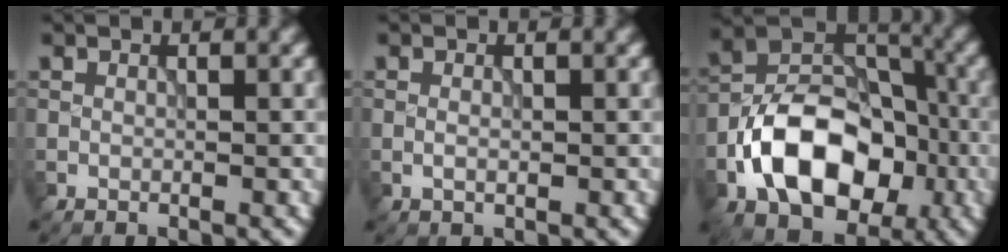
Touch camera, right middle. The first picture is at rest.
{"total": 0.8, "force": [-0.1, 0.4, 0.7], "torque": [-0.015, -0.002, -0.001]}
{"total": 11.0, "force": [-4.0, 7.3, 7.3], "torque": [-0.123, 0.008, -0.077]}